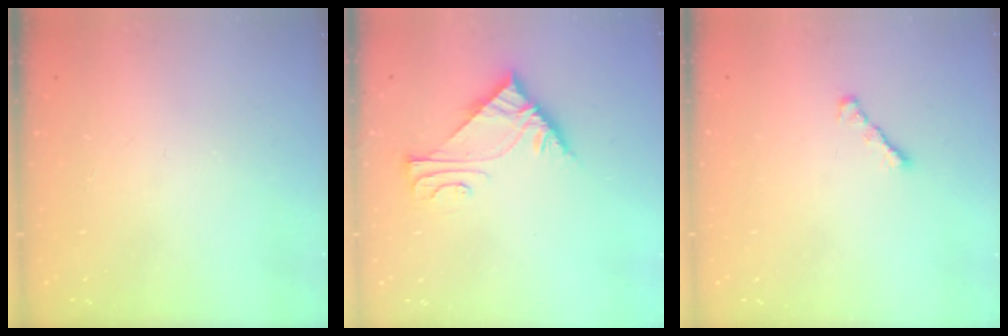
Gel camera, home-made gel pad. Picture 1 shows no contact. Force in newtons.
{"total": 6.0, "press": 6.0, "slide": 0.7}
{"total": 2.5, "press": 2.4, "slide": 0.6}